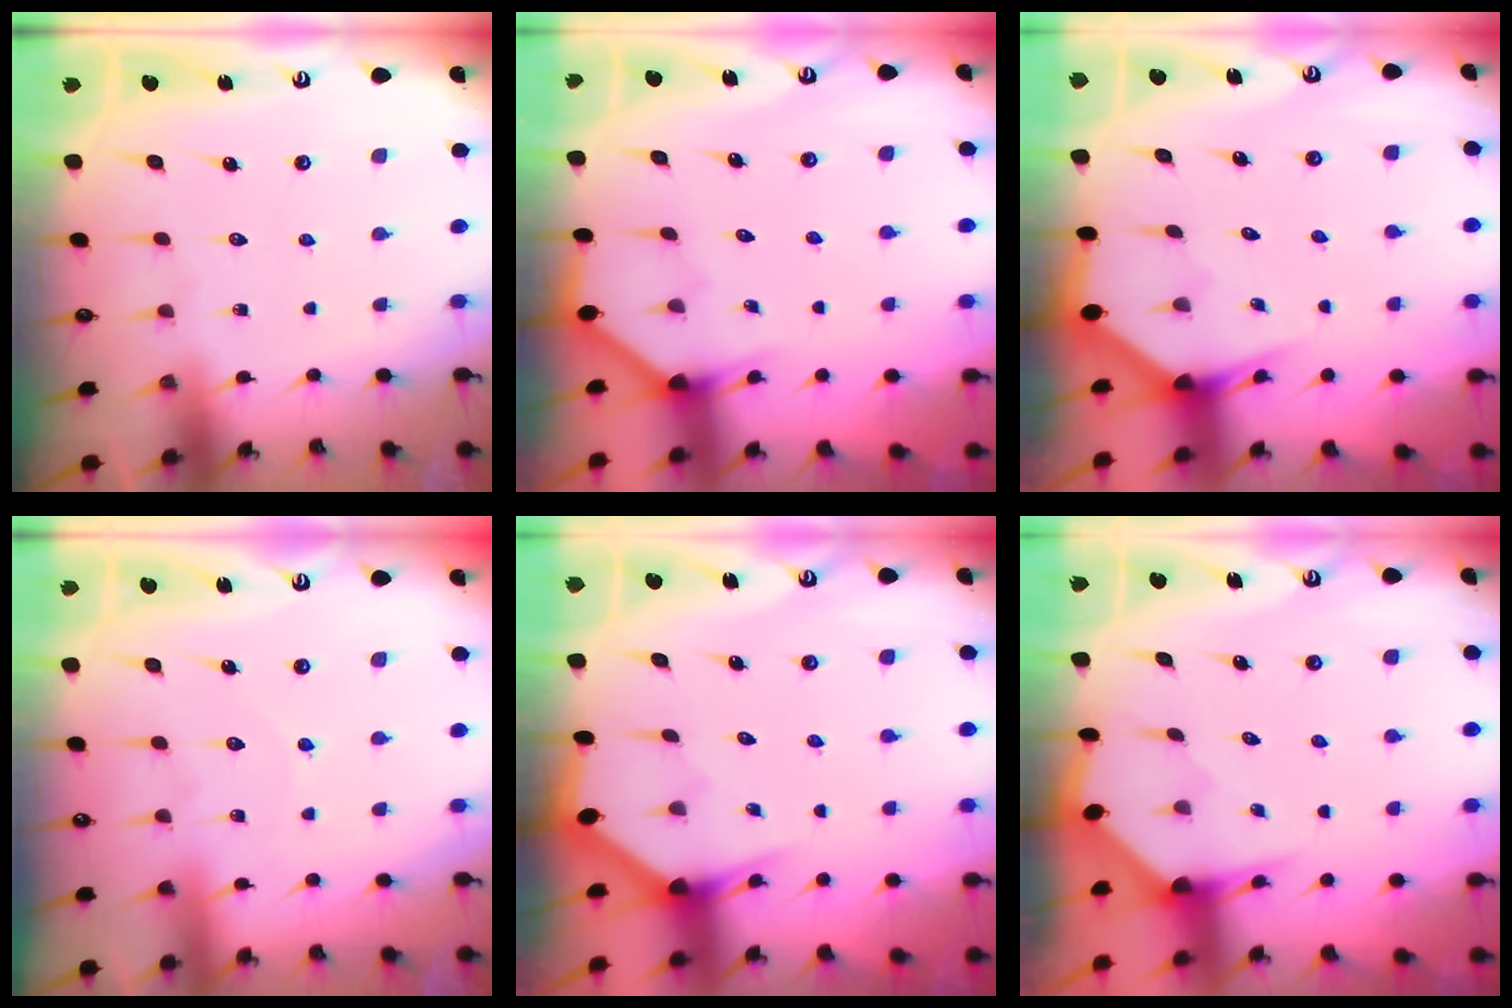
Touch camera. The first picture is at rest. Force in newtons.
{"total": 3.3, "press": 3.3, "slide": 0.2}
{"total": 2.8, "press": 2.8, "slide": 0.1}
{"total": 4.8, "press": 4.7, "slide": 0.5}
{"total": 3.1, "press": 3.1, "slide": 0.2}
{"total": 3.3, "press": 3.3, "slide": 0.3}